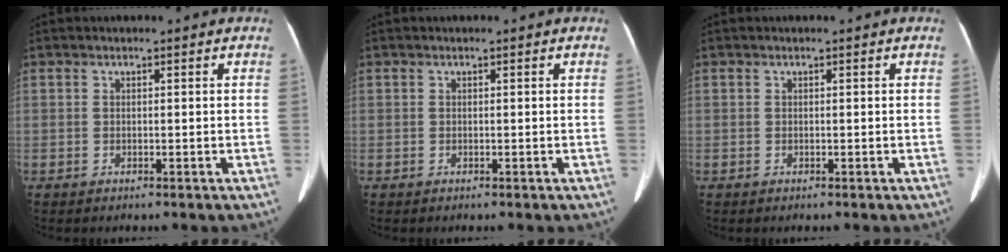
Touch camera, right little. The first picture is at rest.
{"total": 0.0}
{"total": 0.0}